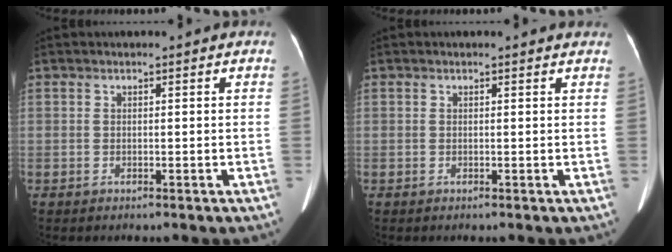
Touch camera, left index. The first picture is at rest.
{"total": 1.3, "force": [1.2, 0.3, 0.2], "torque": [-0.008, -0.001, 0.000]}